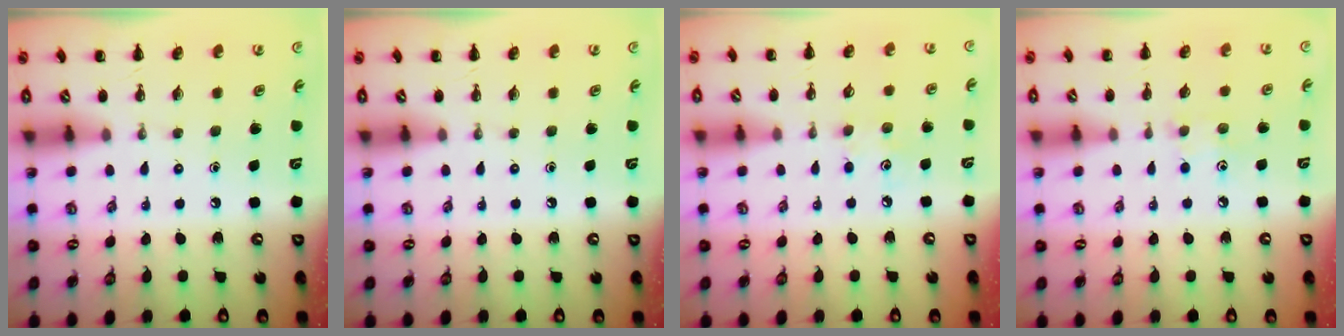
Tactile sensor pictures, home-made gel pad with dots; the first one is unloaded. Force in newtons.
{"total": 0.0}
{"total": 4.5, "press": 4.3, "slide": 1.1}
{"total": 5.8, "press": 5.7, "slide": 1.1}